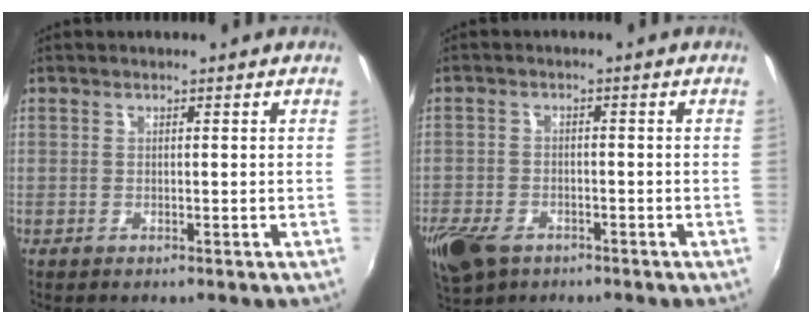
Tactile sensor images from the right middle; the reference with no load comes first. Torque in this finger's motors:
{"motor_torque": [0.25, -0.23, 0.07, 0.10]}